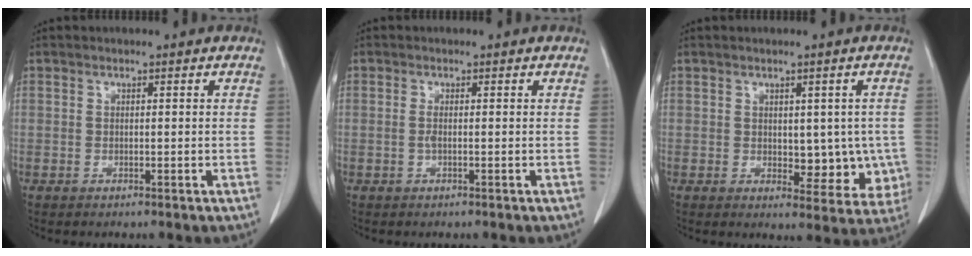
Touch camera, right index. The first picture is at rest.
{"total": 0.8, "force": [-0.2, 0.0, 0.8], "torque": [-0.019, -0.001, -0.004]}
{"total": 7.2, "force": [-0.3, 4.2, 5.9], "torque": [-0.045, 0.002, 0.006]}